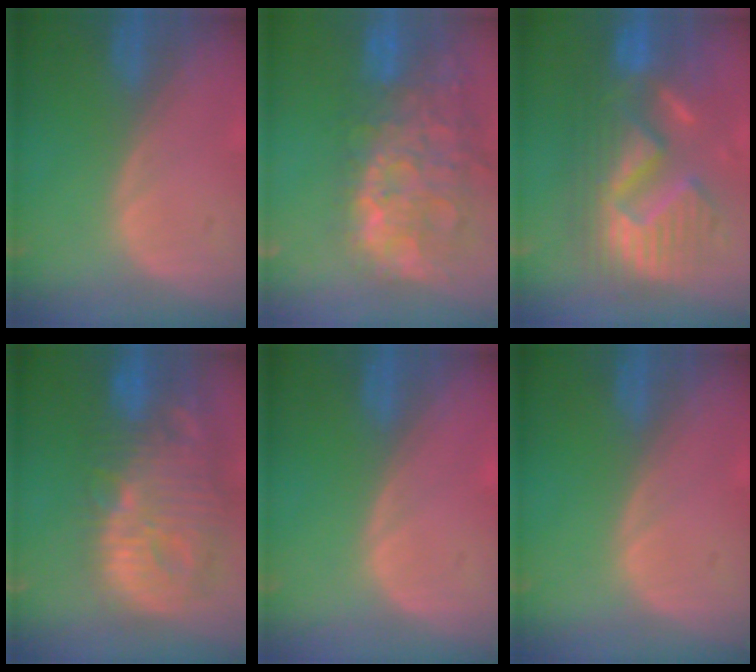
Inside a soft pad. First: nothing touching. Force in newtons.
{"total": 14.7, "press": 11.9, "slide": 8.5}
{"total": 13.2, "press": 13.1, "slide": 1.3}
{"total": 14.2, "press": 12.4, "slide": 6.9}
{"total": 0.0}
{"total": 0.0}